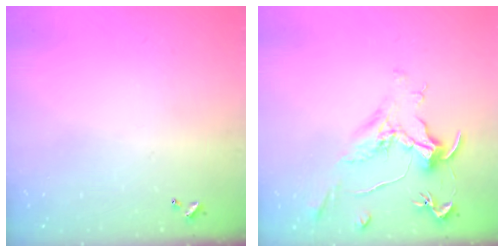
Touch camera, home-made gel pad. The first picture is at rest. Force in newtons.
{"total": 1.6, "press": 1.4, "slide": 0.6}